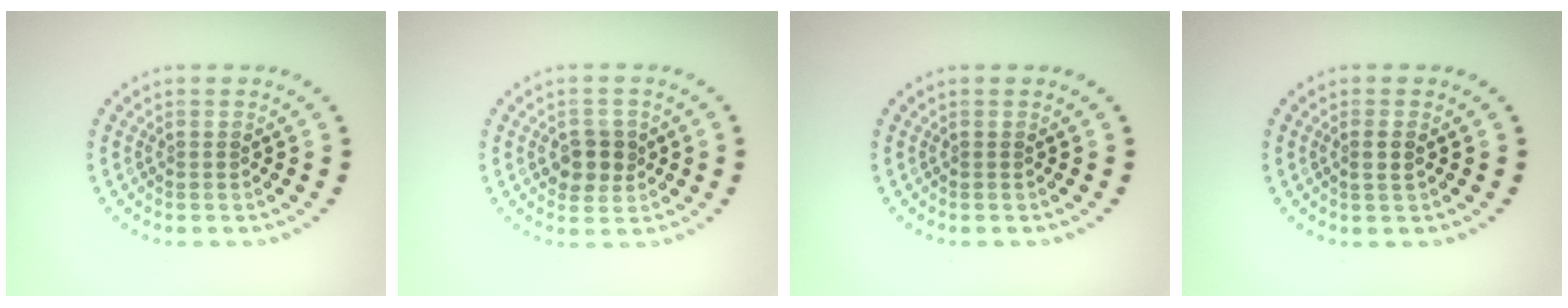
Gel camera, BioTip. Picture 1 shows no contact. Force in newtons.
{"total": 2.8, "press": 2.8, "slide": 0.7}
{"total": 0.0}
{"total": 1.0, "press": 0.9, "slide": 0.6}